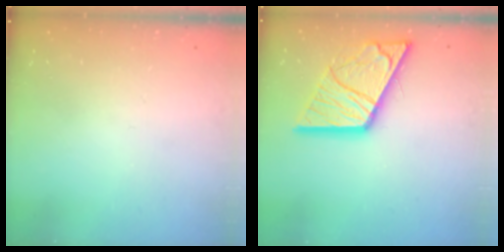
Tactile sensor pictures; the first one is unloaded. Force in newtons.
{"total": 18.8, "press": 18.7, "slide": 1.8}